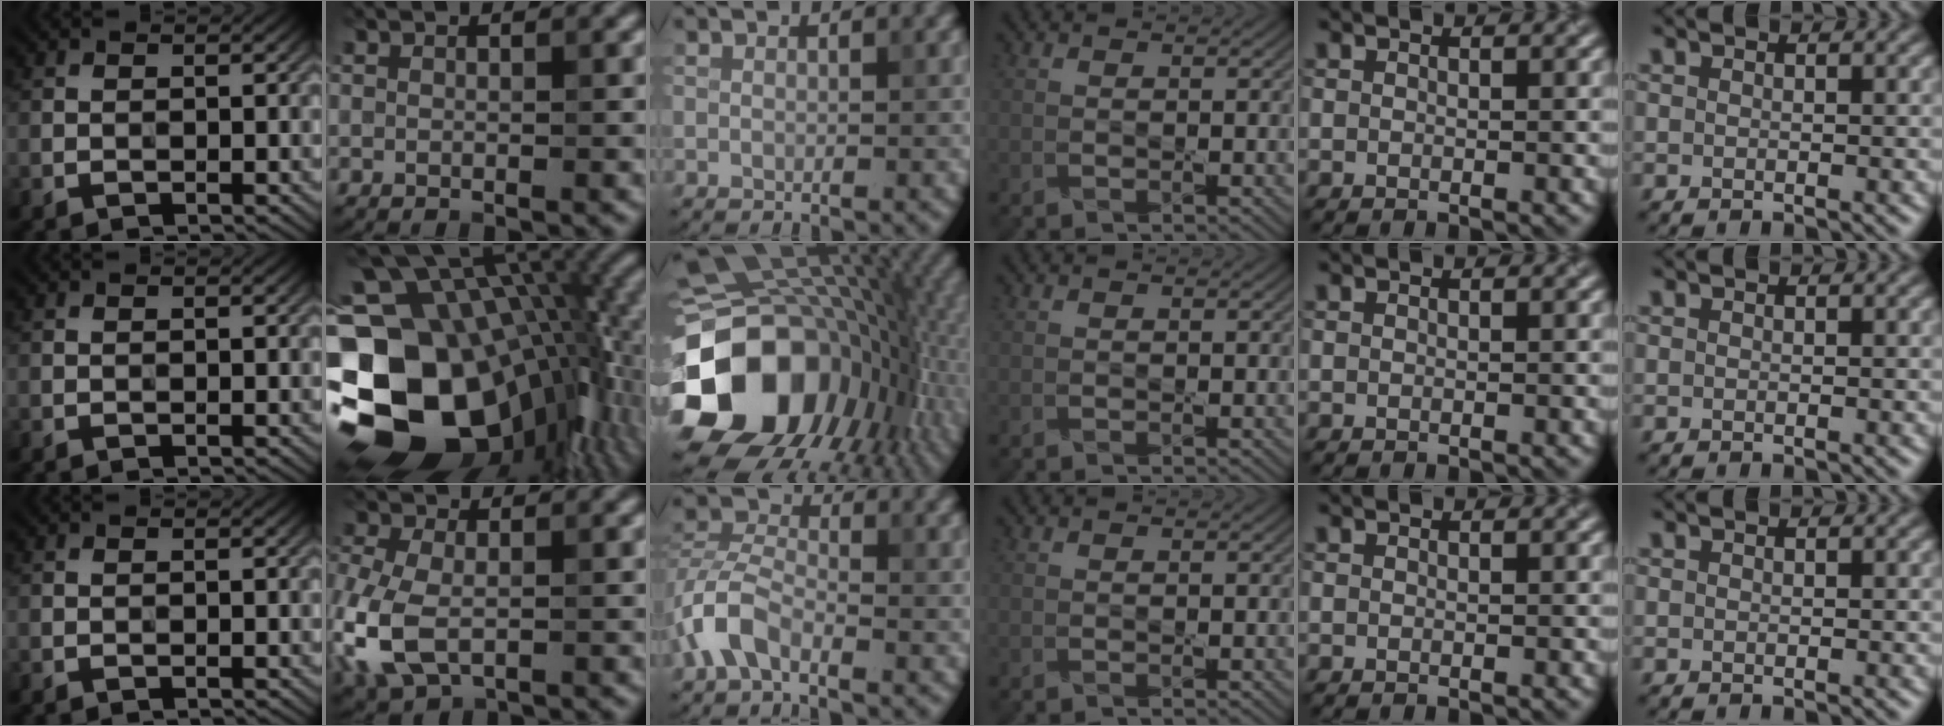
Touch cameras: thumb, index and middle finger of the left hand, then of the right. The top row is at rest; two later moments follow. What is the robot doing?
{"motion": "press", "object": "button"}